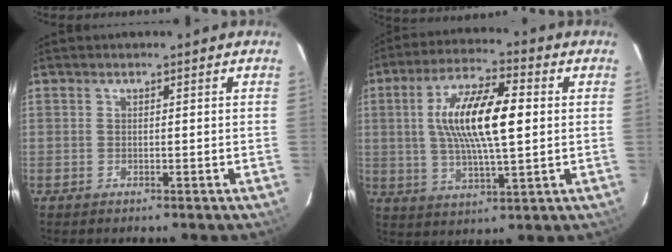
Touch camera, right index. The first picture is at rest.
{"total": 14.6, "force": [1.9, 4.3, 13.8], "torque": [-0.258, 0.012, 0.033]}